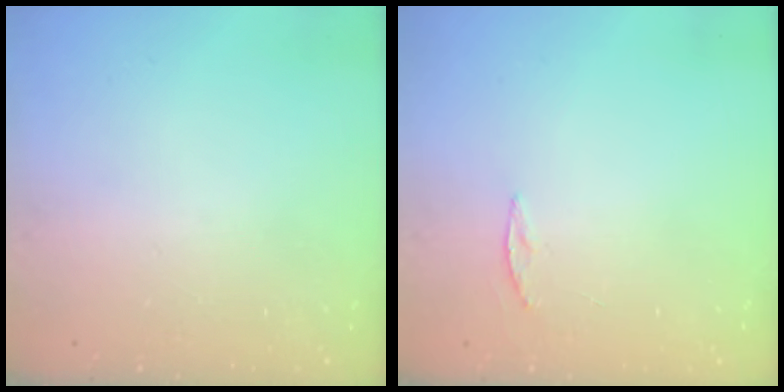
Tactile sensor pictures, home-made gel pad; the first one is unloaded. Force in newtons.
{"total": 3.3, "press": 3.3, "slide": 0.4}